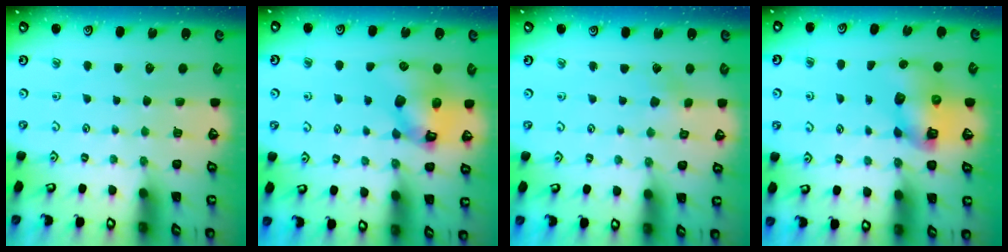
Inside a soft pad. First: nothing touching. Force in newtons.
{"total": 12.1, "press": 12.0, "slide": 1.0}
{"total": 2.2, "press": 2.2, "slide": 0.1}
{"total": 10.0, "press": 9.9, "slide": 1.3}